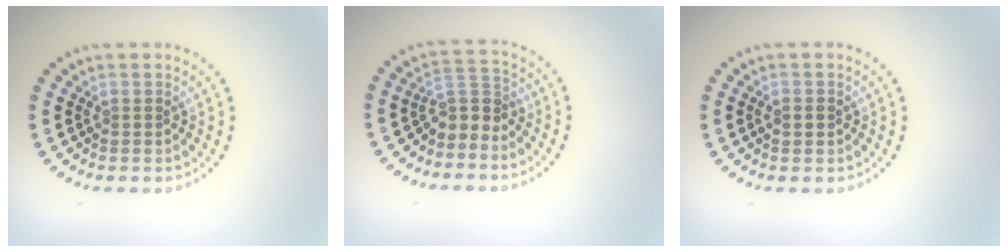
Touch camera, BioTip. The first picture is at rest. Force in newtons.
{"total": 2.7, "press": 2.0, "slide": 1.9}
{"total": 1.5, "press": 1.5, "slide": 0.2}